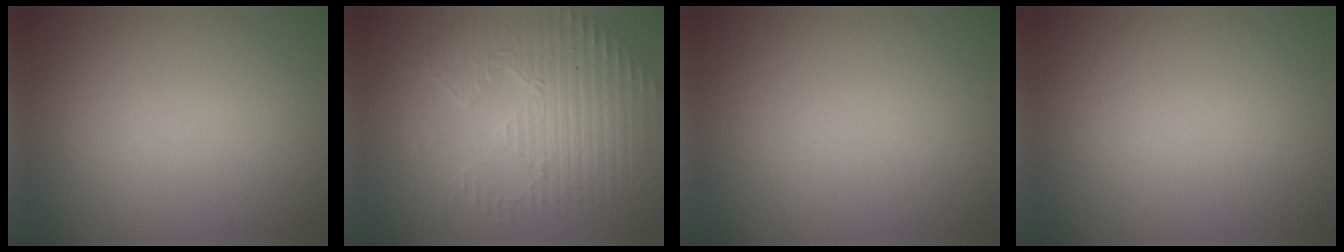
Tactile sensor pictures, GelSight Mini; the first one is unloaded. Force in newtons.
{"total": 5.4, "press": 3.7, "slide": 3.9}
{"total": 0.0}
{"total": 0.0}